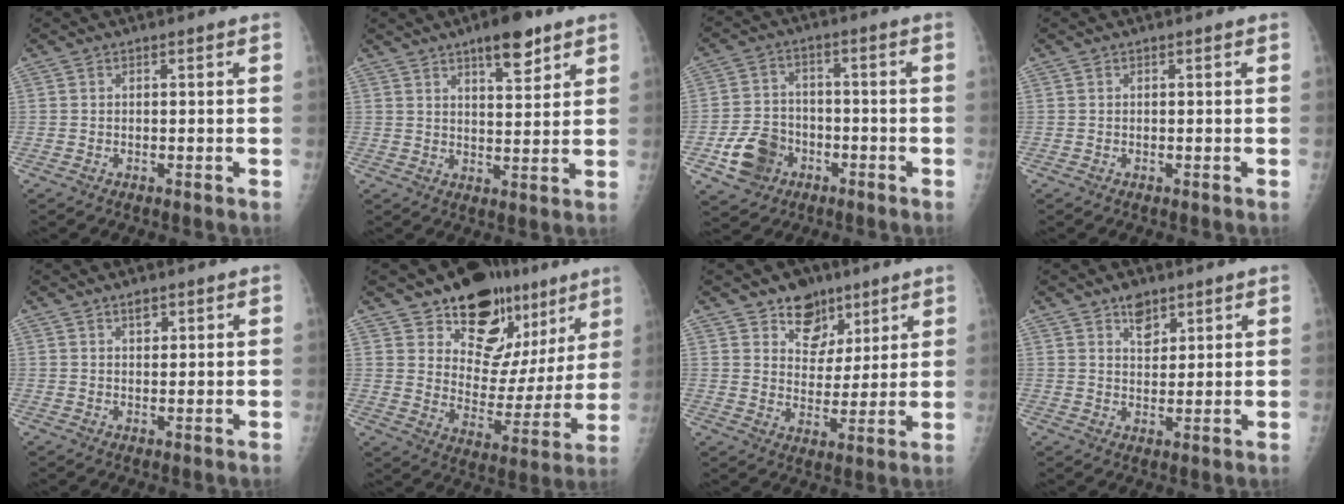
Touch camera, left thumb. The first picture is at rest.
{"total": 8.2, "force": [5.3, 2.7, 5.6], "torque": [-0.067, -0.030, 0.078]}
{"total": 9.6, "force": [-4.0, 7.7, 4.1], "torque": [-0.057, 0.021, -0.066]}
{"total": 0.0}
{"total": 2.2, "force": [1.4, 1.2, 1.2], "torque": [-0.010, -0.008, 0.022]}
{"total": 20.7, "force": [13.8, 11.9, 9.8], "torque": [-0.087, -0.072, 0.203]}
{"total": 9.2, "force": [6.0, 6.4, 2.5], "torque": [-0.001, -0.034, 0.101]}
{"total": 4.6, "force": [3.1, 2.6, 2.2], "torque": [-0.014, -0.021, 0.052]}